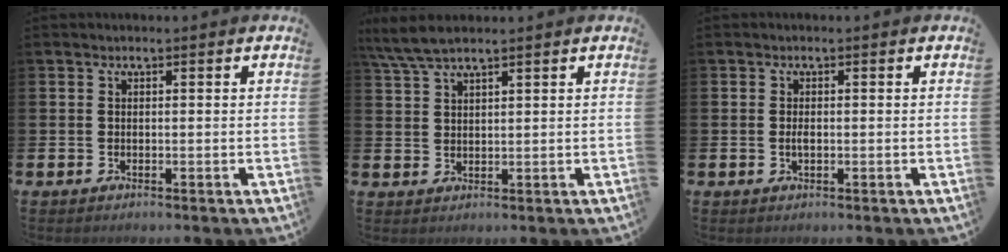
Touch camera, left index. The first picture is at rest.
{"total": 4.6, "force": [3.9, 0.7, 2.3], "torque": [-0.060, -0.004, 0.073]}
{"total": 1.2, "force": [-0.1, 0.5, 1.0], "torque": [-0.019, 0.003, -0.004]}